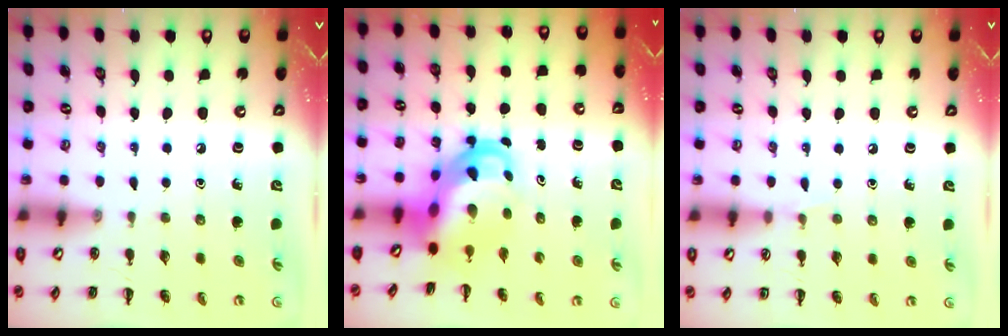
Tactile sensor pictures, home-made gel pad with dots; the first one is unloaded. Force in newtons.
{"total": 7.2, "press": 6.9, "slide": 2.0}
{"total": 3.0, "press": 2.8, "slide": 0.9}